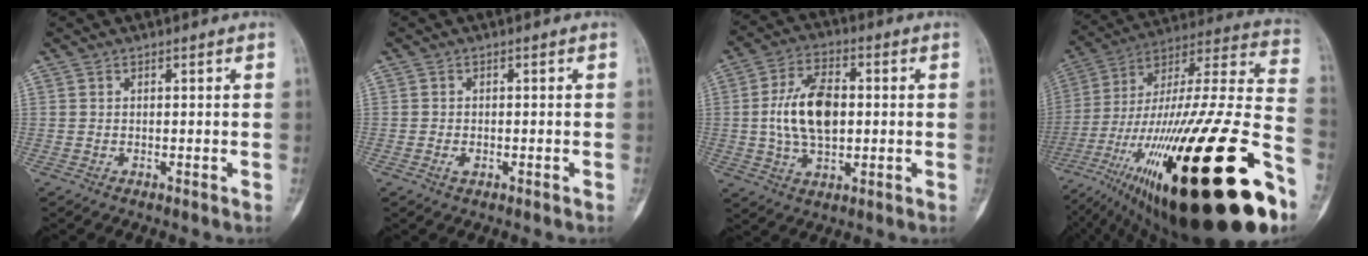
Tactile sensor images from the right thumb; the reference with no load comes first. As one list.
[{"total": 1.2, "force": [-0.4, 0.7, 0.8], "torque": [-0.015, 0.002, -0.009]}, {"total": 12.6, "force": [0.4, 7.2, 10.4], "torque": [-0.184, 0.009, 0.008]}, {"total": 45.9, "force": [-20.5, 11.0, 39.6], "torque": [-0.626, 0.029, -0.340]}]